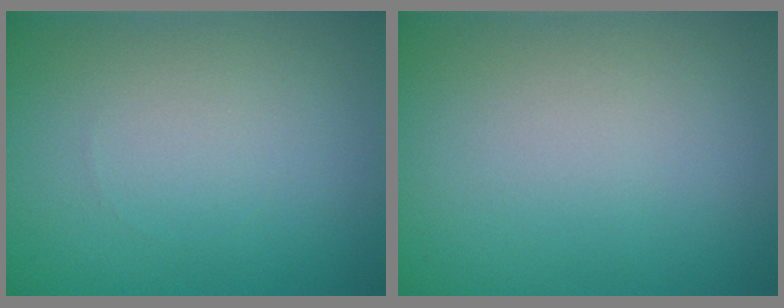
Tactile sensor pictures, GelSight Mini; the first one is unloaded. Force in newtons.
{"total": 0.0}